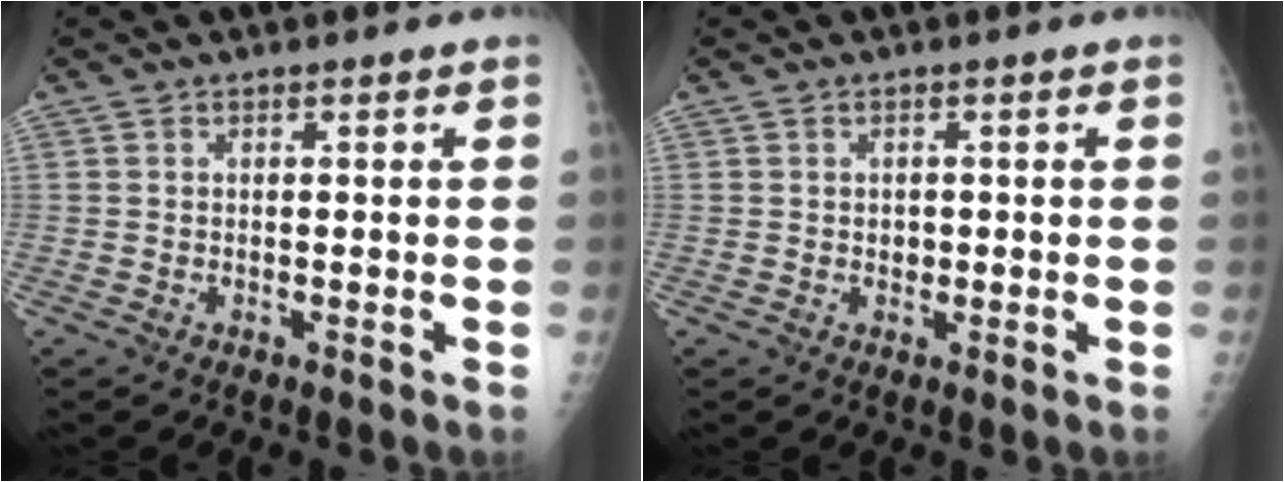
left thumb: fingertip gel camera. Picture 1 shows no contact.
{"total": 1.3, "force": [0.0, 1.1, 0.6], "torque": [-0.002, 0.002, 0.002]}